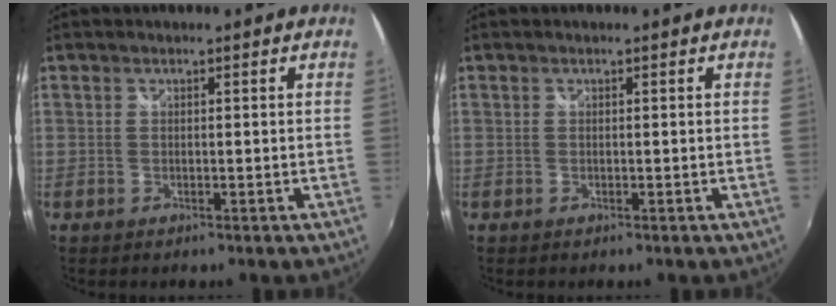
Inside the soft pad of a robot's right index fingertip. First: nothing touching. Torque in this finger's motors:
{"motor_torque": [0.00, 0.00, 0.00, 0.00]}